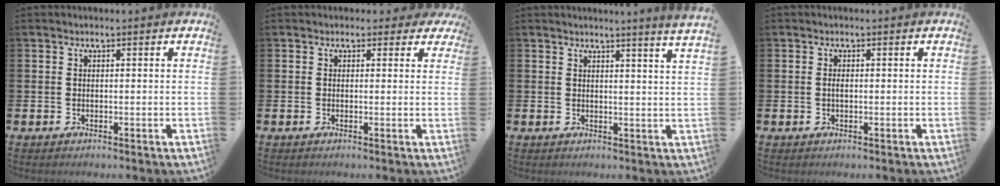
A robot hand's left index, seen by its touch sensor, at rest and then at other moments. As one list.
[{"total": 1.2, "force": [0.3, 1.1, 0.2], "torque": [0.007, 0.007, 0.000]}, {"total": 2.7, "force": [2.5, -1.0, 0.4], "torque": [-0.002, -0.022, 0.043]}, {"total": 0.8, "force": [0.0, 0.3, 0.7], "torque": [-0.018, 0.004, 0.000]}]